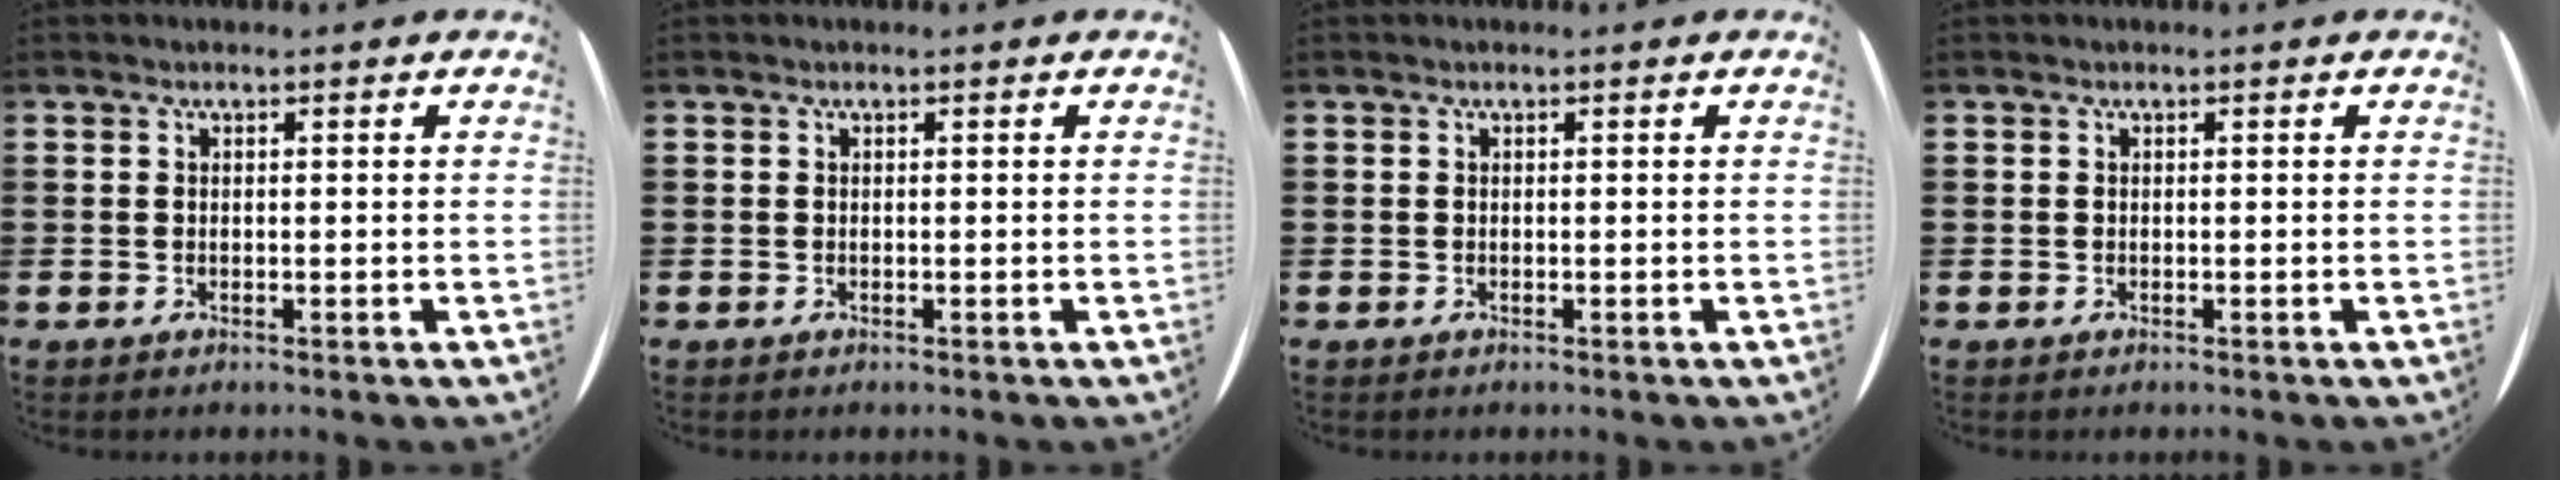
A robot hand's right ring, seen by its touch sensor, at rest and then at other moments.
{"total": 0.0}
{"total": 0.0}
{"total": 0.0}